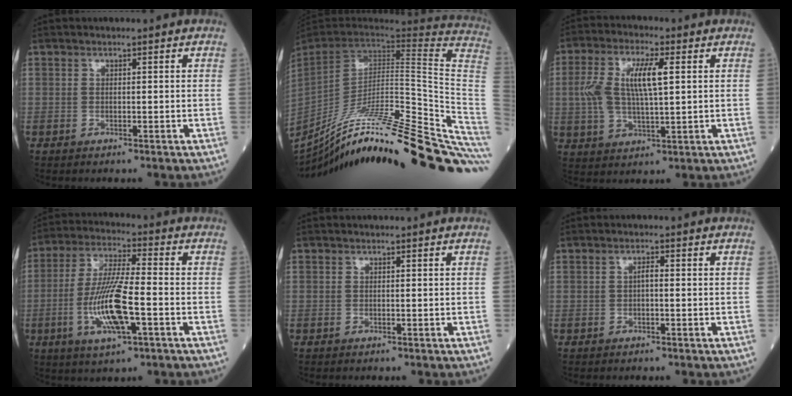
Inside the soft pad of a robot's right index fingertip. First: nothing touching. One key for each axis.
{"total": 38.8, "fx": -30.7, "fy": 0.6, "fz": 23.7, "tx": -0.234, "ty": -0.051, "tz": -0.439}
{"total": 9.7, "fx": 1.7, "fy": 2.8, "fz": 9.2, "tx": -0.199, "ty": 0.016, "tz": 0.035}
{"total": 12.1, "fx": -3.5, "fy": 1.9, "fz": 11.4, "tx": -0.230, "ty": -0.007, "tz": -0.064}
{"total": 0.0}
{"total": 1.1, "fx": -0.1, "fy": 0.3, "fz": 1.0, "tx": -0.018, "ty": 0.003, "tz": -0.004}